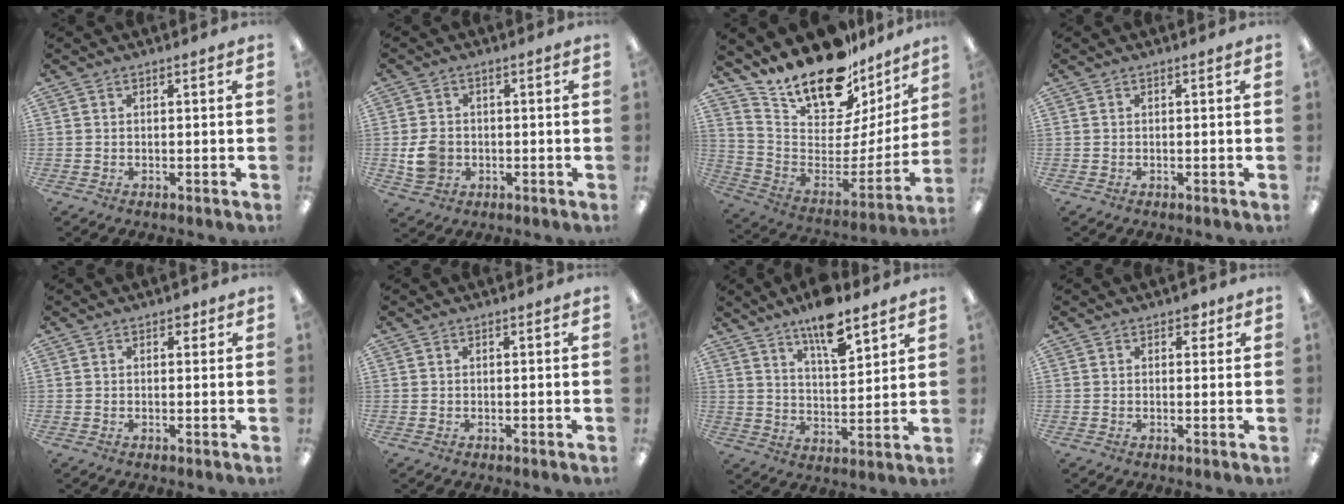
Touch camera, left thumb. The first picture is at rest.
{"total": 5.9, "force": [-0.8, 4.9, 3.1], "torque": [-0.052, 0.001, -0.016]}
{"total": 19.8, "force": [16.9, 7.2, 7.4], "torque": [-0.147, -0.132, 0.301]}
{"total": 0.0}
{"total": 1.6, "force": [0.9, 1.0, 0.9], "torque": [-0.002, -0.004, 0.012]}
{"total": 0.0}
{"total": 11.5, "force": [8.9, 3.5, 6.4], "torque": [-0.100, -0.053, 0.153]}
{"total": 2.5, "force": [1.4, 1.6, 1.3], "torque": [-0.004, -0.005, 0.019]}